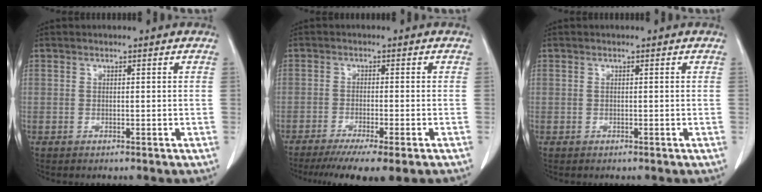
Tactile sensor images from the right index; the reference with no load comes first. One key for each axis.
{"total": 9.9, "fx": -7.5, "fy": 0.8, "fz": 6.5, "tx": -0.086, "ty": -0.021, "tz": -0.113}
{"total": 0.0}